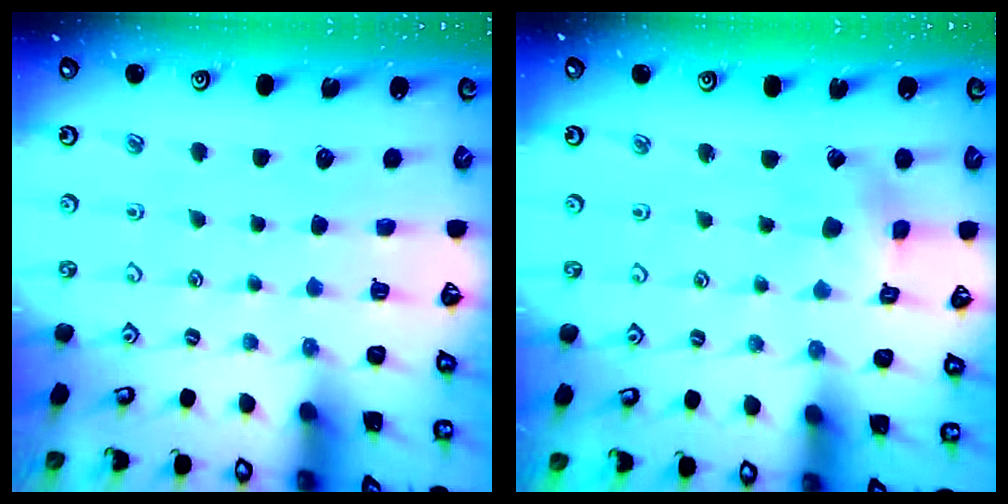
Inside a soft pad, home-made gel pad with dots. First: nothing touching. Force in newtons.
{"total": 2.6, "press": 2.6, "slide": 0.1}